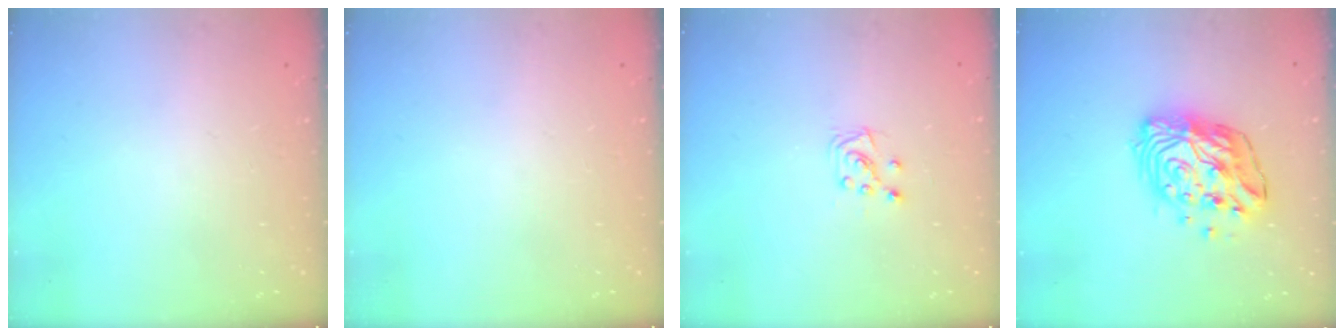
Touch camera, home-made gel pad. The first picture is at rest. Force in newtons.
{"total": 0.0}
{"total": 6.4, "press": 6.4, "slide": 0.6}
{"total": 14.9, "press": 14.8, "slide": 1.4}